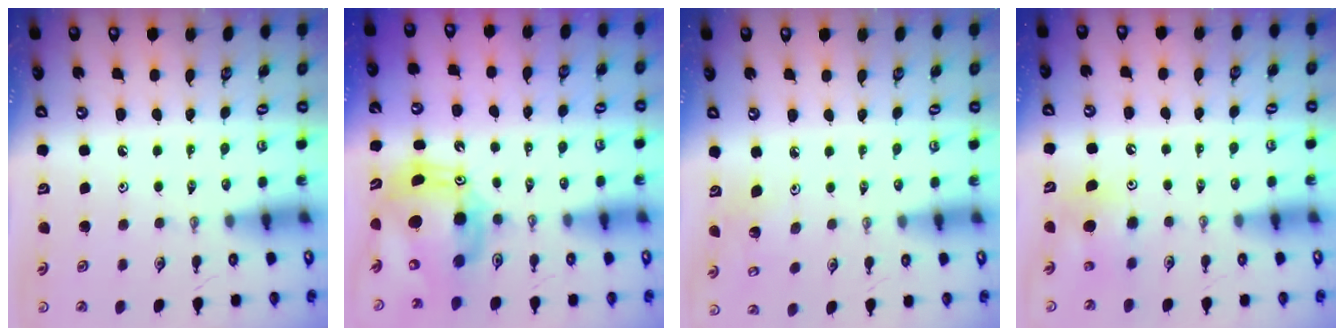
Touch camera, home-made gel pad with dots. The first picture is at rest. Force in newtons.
{"total": 12.8, "press": 12.7, "slide": 1.7}
{"total": 4.7, "press": 4.3, "slide": 1.9}
{"total": 6.9, "press": 6.8, "slide": 1.3}